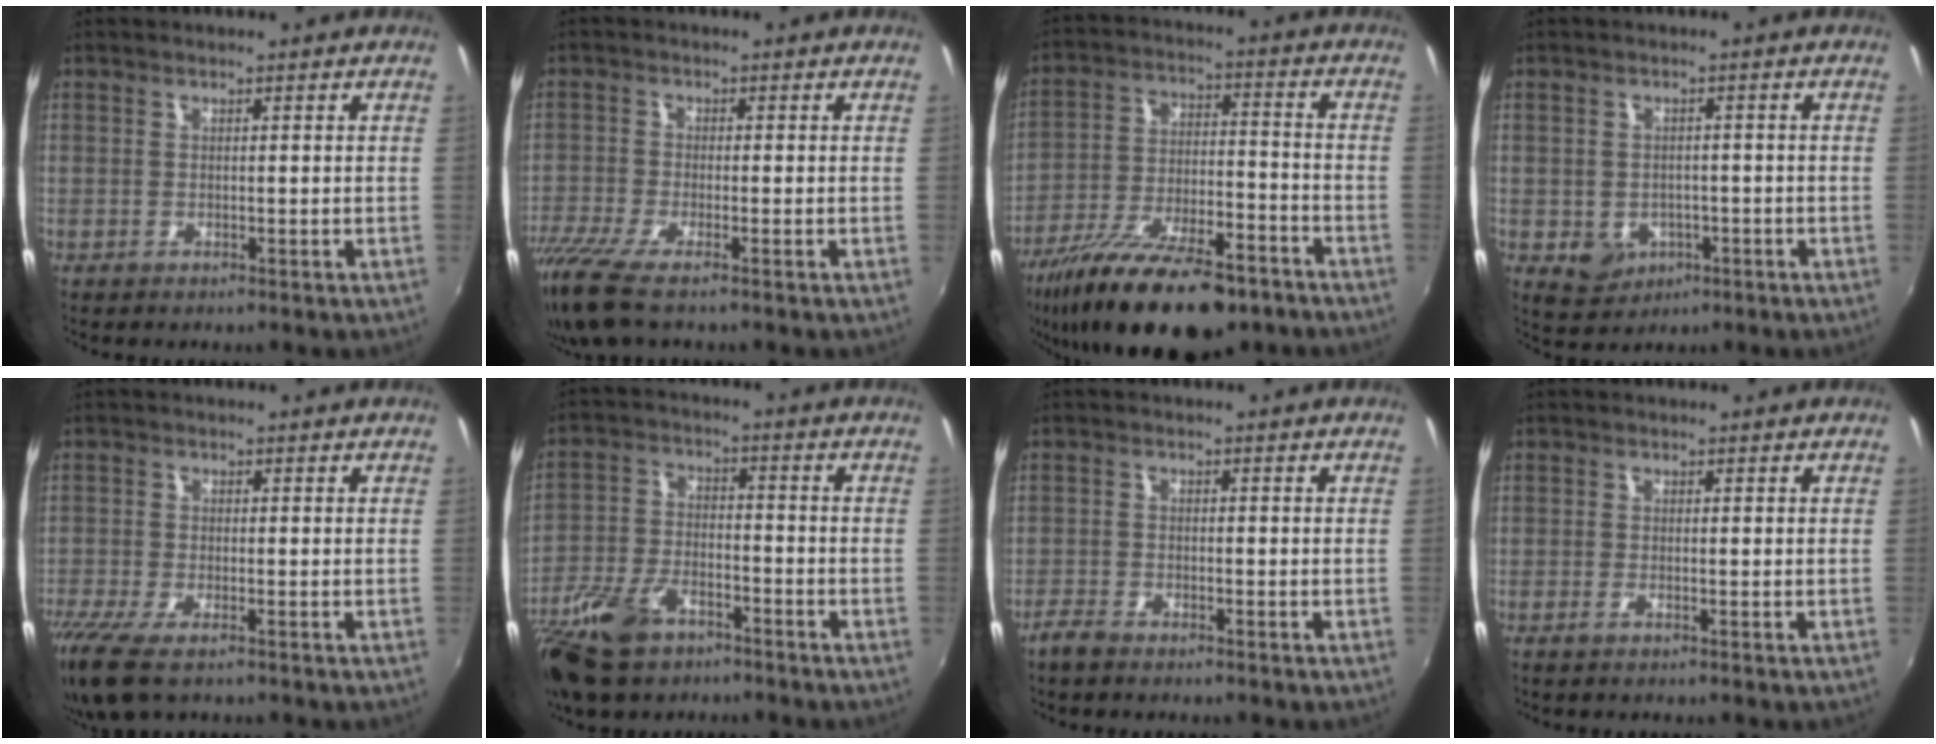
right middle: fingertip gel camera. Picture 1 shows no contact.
{"total": 9.6, "force": [-7.0, 1.5, 6.3], "torque": [-0.152, -0.044, -0.133]}
{"total": 21.6, "force": [-15.0, 7.9, 13.4], "torque": [-0.250, -0.034, -0.234]}
{"total": 5.6, "force": [-1.9, 4.7, 2.3], "torque": [-0.053, -0.002, -0.014]}
{"total": 8.2, "force": [-5.8, 2.4, 5.3], "torque": [-0.127, -0.036, -0.109]}
{"total": 13.7, "force": [-9.2, 6.7, 7.5], "torque": [-0.182, -0.016, -0.176]}
{"total": 2.9, "force": [-2.5, 0.8, 1.2], "torque": [-0.038, -0.003, -0.051]}
{"total": 1.0, "force": [-0.7, -0.1, 0.7], "torque": [-0.017, -0.003, -0.016]}